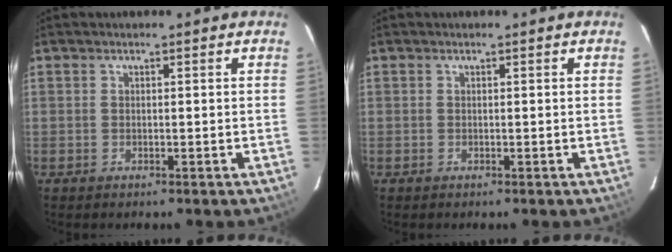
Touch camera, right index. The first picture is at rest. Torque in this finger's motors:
{"motor_torque": [0.12, 0.06, 0.03, 0.01]}